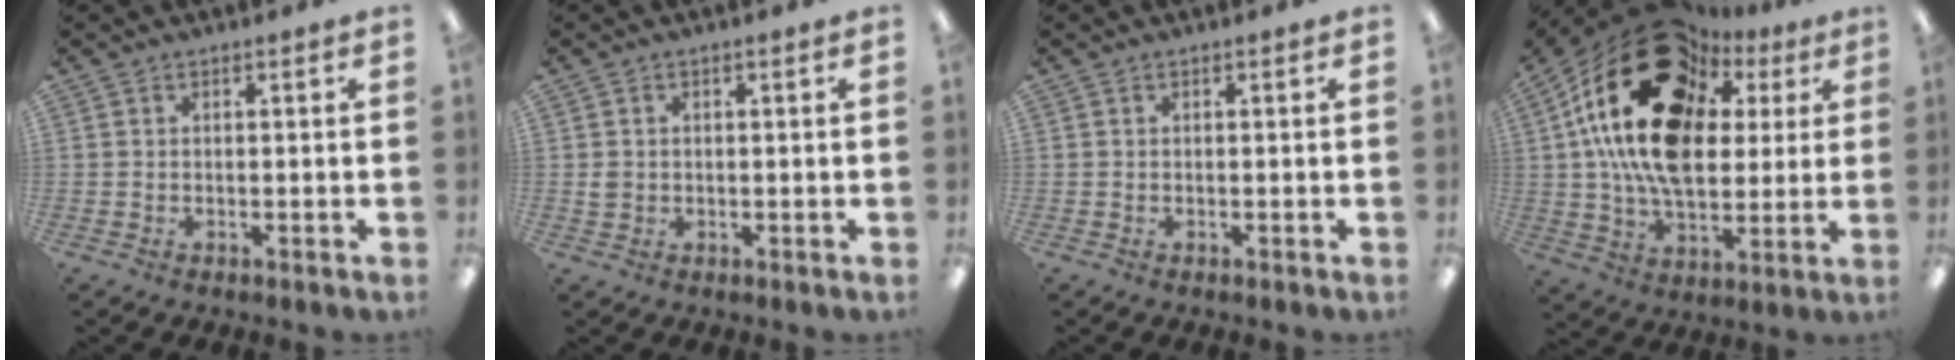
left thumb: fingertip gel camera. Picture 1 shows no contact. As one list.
[{"total": 1.6, "force": [0.1, 1.4, 0.7], "torque": [-0.015, 0.004, 0.000]}, {"total": 0.0}, {"total": 25.8, "force": [9.6, 16.6, 17.2], "torque": [-0.319, -0.038, 0.170]}]